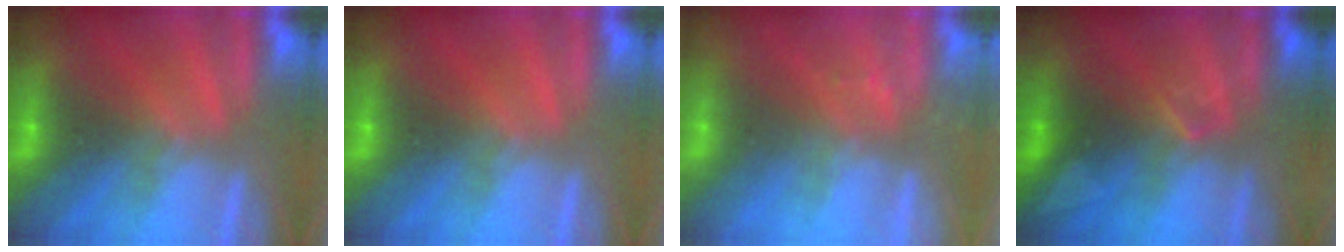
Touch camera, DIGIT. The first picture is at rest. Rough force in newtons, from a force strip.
{"total": 0.0}
{"total": 2.2}
{"total": 2.4}